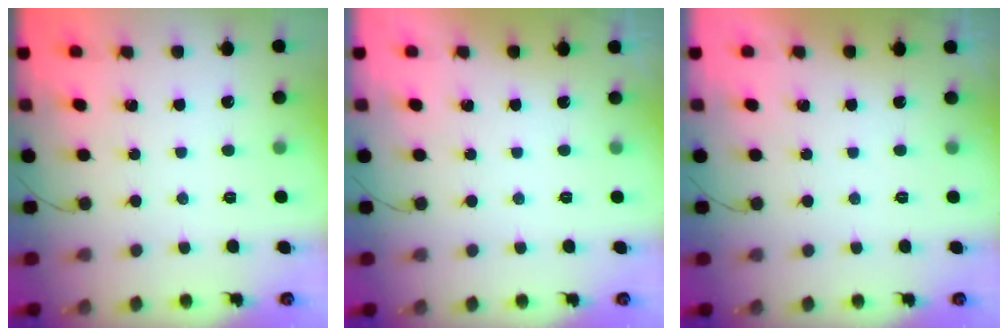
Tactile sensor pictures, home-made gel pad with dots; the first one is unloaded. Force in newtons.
{"total": 0.0}
{"total": 0.0}